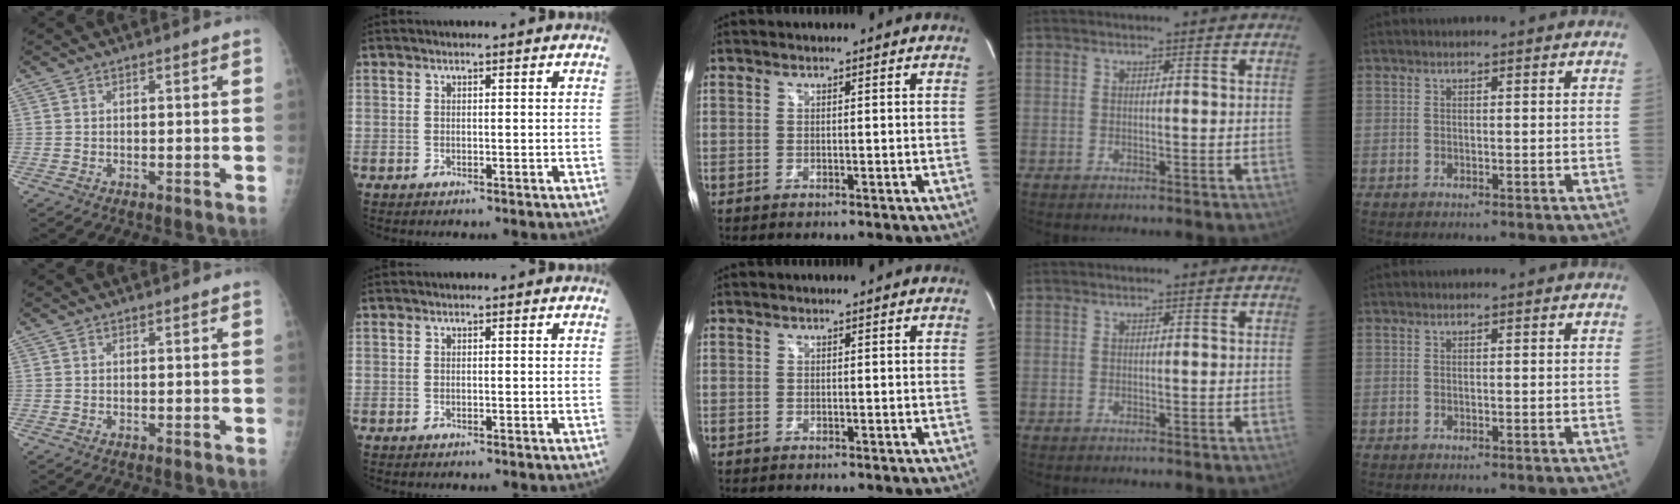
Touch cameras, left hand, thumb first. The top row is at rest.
{}